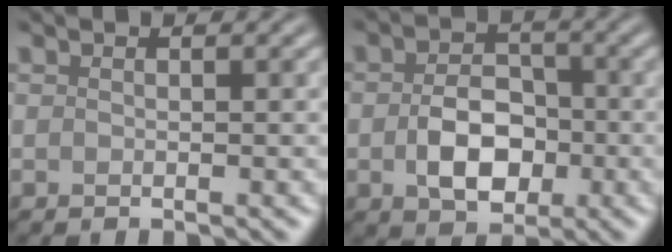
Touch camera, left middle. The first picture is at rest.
{"total": 5.3, "force": [-1.1, 3.6, 3.7], "torque": [-0.065, -0.003, -0.021]}